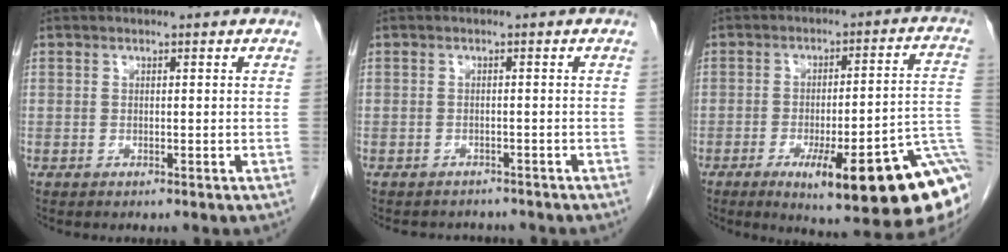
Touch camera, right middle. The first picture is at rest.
{"total": 3.6, "force": [-3.3, 1.4, 0.3], "torque": [-0.007, -0.001, -0.043]}
{"total": 21.5, "force": [-10.6, 3.0, 18.5], "torque": [-0.147, 0.001, -0.143]}